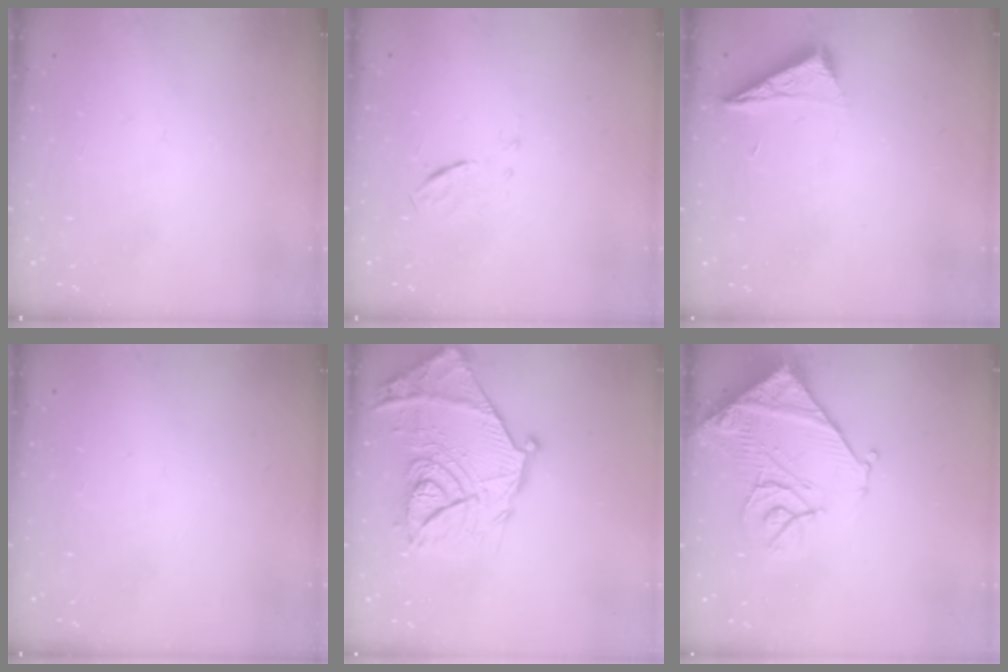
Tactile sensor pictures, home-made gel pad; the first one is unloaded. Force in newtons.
{"total": 4.2, "press": 4.1, "slide": 0.9}
{"total": 7.1, "press": 7.1, "slide": 0.5}
{"total": 0.0}
{"total": 22.8, "press": 22.7, "slide": 1.7}
{"total": 15.3, "press": 15.2, "slide": 1.8}